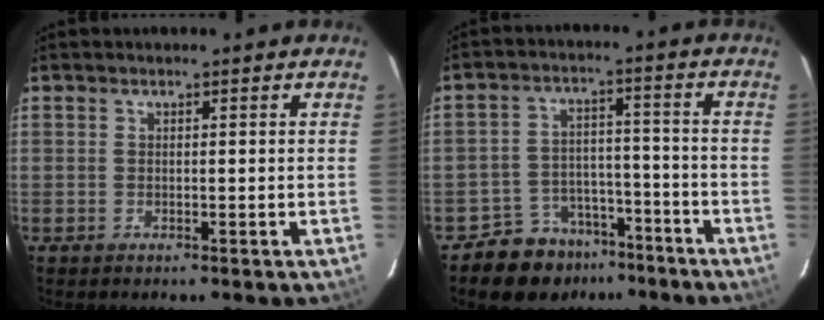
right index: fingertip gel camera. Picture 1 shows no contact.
{"total": 9.4, "force": [-7.0, 6.1, 1.4], "torque": [-0.036, 0.034, -0.096]}